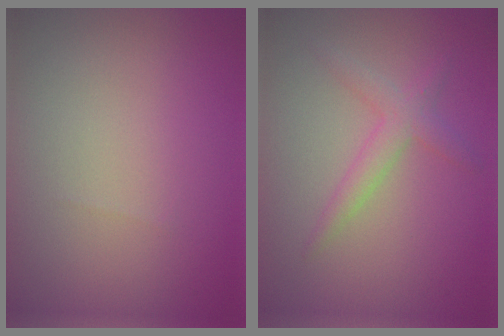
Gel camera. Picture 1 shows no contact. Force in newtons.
{"total": 2.3, "press": 2.3, "slide": 0.1}